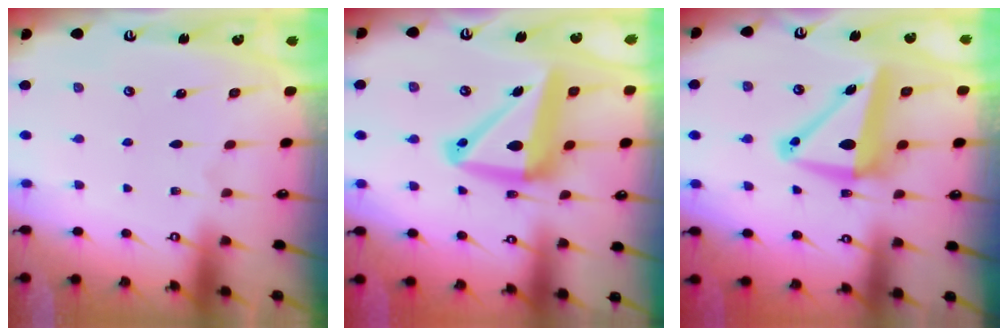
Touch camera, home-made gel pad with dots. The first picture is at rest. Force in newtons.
{"total": 15.6, "press": 15.3, "slide": 2.9}
{"total": 10.9, "press": 10.9, "slide": 1.2}